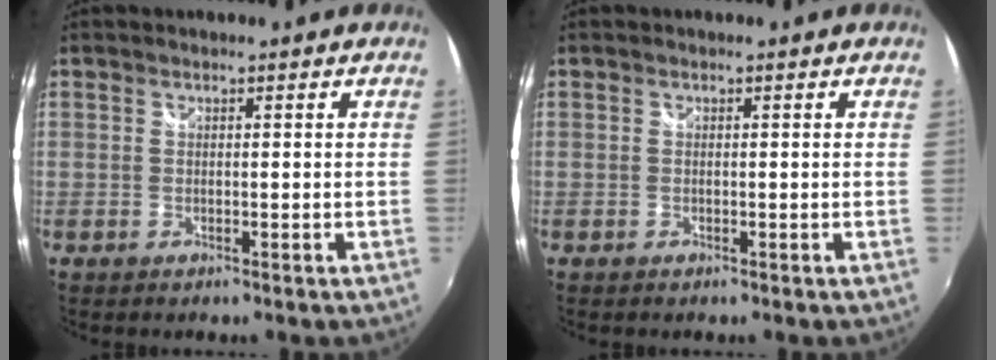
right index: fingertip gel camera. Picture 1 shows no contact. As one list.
[{"total": 0.0}]